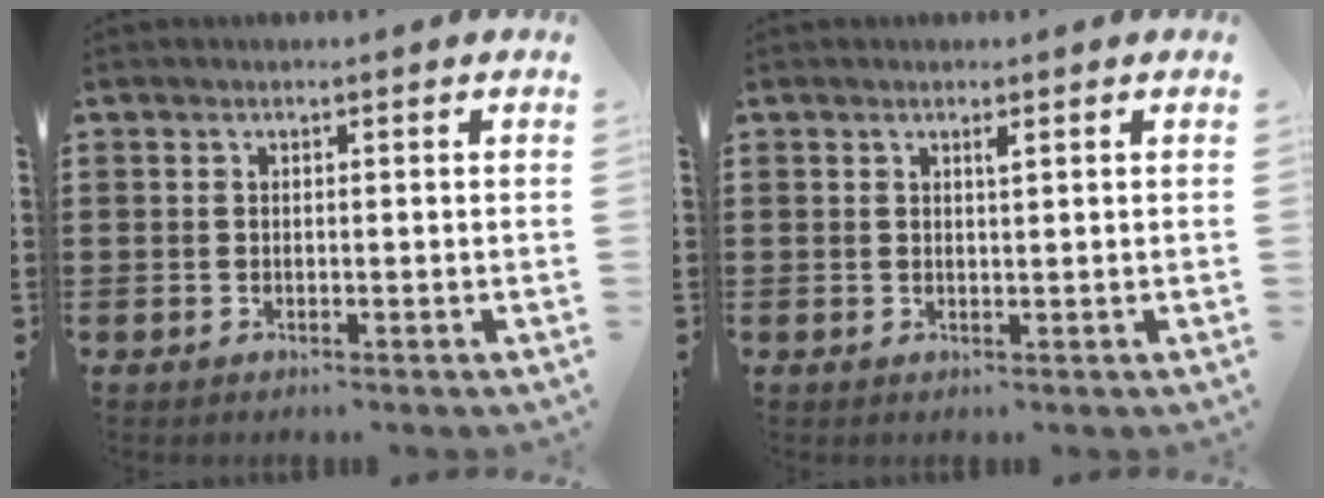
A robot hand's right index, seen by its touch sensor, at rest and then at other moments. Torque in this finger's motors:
{"motor_torque": [0.32, 0.02, 0.04, 0.03]}